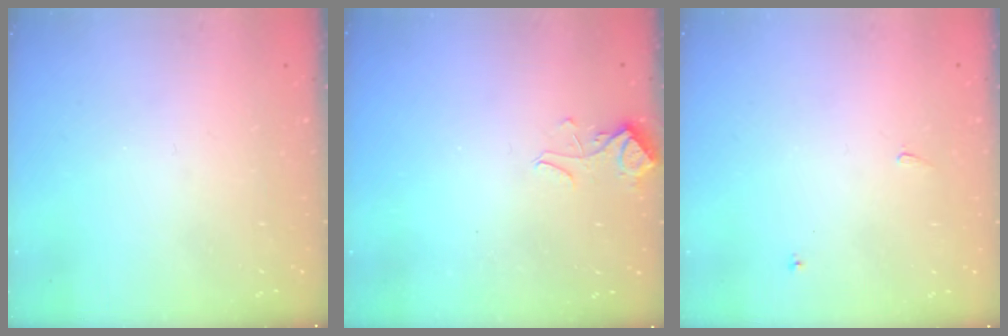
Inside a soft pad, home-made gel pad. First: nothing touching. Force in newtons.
{"total": 2.5, "press": 2.5, "slide": 0.4}
{"total": 0.6, "press": 0.5, "slide": 0.2}